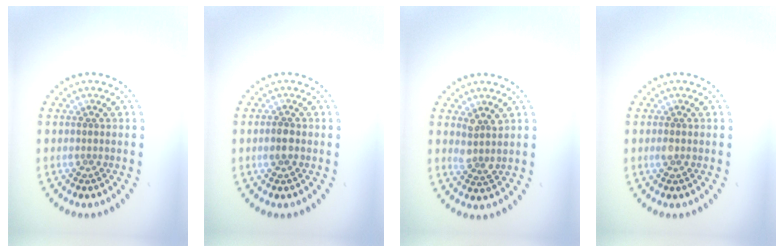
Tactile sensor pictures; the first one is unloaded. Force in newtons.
{"total": 1.3, "press": 1.3, "slide": 0.2}
{"total": 1.9, "press": 1.5, "slide": 1.1}
{"total": 0.5, "press": 0.4, "slide": 0.3}